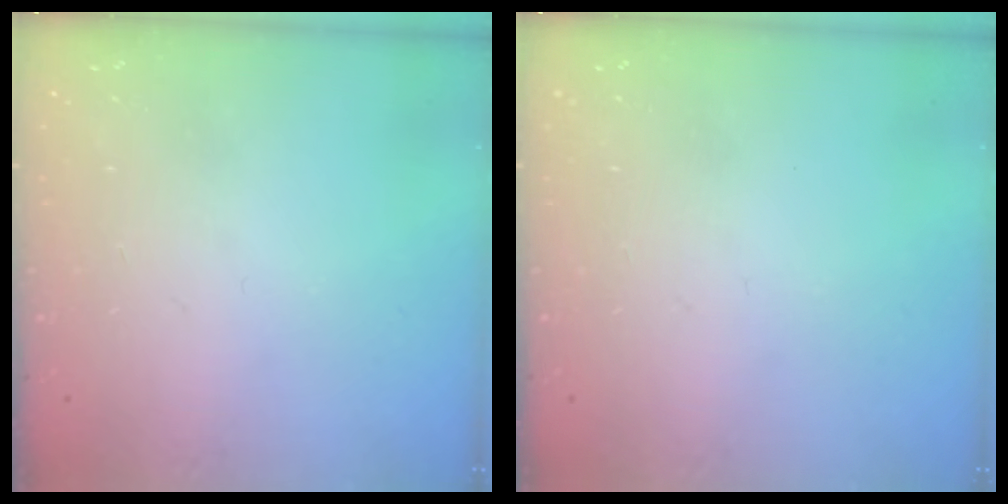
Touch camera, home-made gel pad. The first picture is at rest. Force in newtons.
{"total": 0.0}